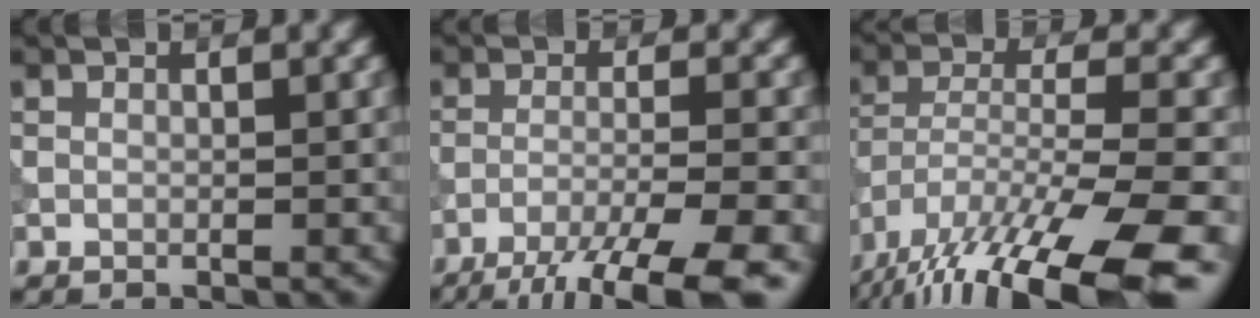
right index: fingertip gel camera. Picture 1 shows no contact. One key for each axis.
{"total": 10.0, "fx": -7.5, "fy": 1.5, "fz": 6.4, "tx": -0.102, "ty": -0.020, "tz": -0.111}
{"total": 16.0, "fx": -11.6, "fy": 4.0, "fz": 10.2, "tx": -0.201, "ty": -0.037, "tz": -0.174}